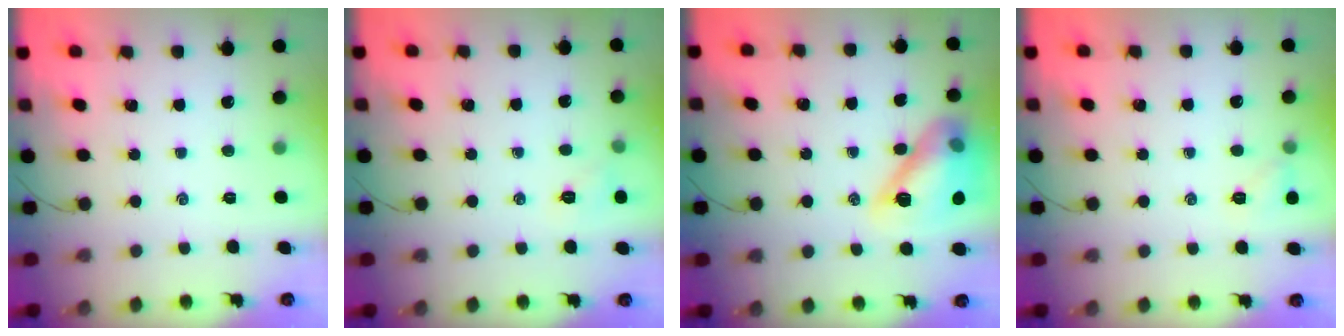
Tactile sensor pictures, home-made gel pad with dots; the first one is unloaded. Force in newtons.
{"total": 5.7, "press": 5.6, "slide": 1.2}
{"total": 15.1, "press": 14.9, "slide": 2.1}
{"total": 6.1, "press": 5.9, "slide": 1.7}